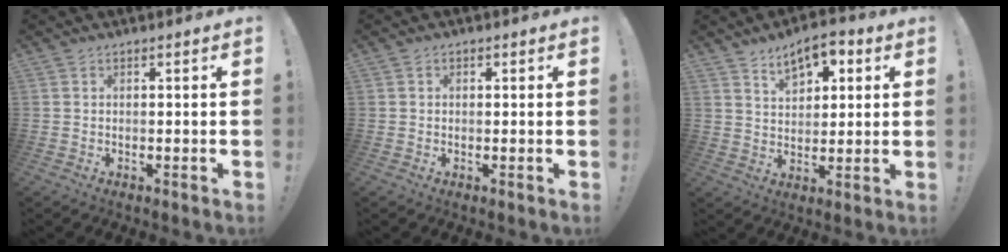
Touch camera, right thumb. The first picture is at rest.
{"total": 0.8, "force": [-0.1, 0.7, 0.4], "torque": [-0.005, 0.004, -0.002]}
{"total": 9.1, "force": [5.5, 5.2, 5.1], "torque": [-0.073, -0.022, 0.099]}